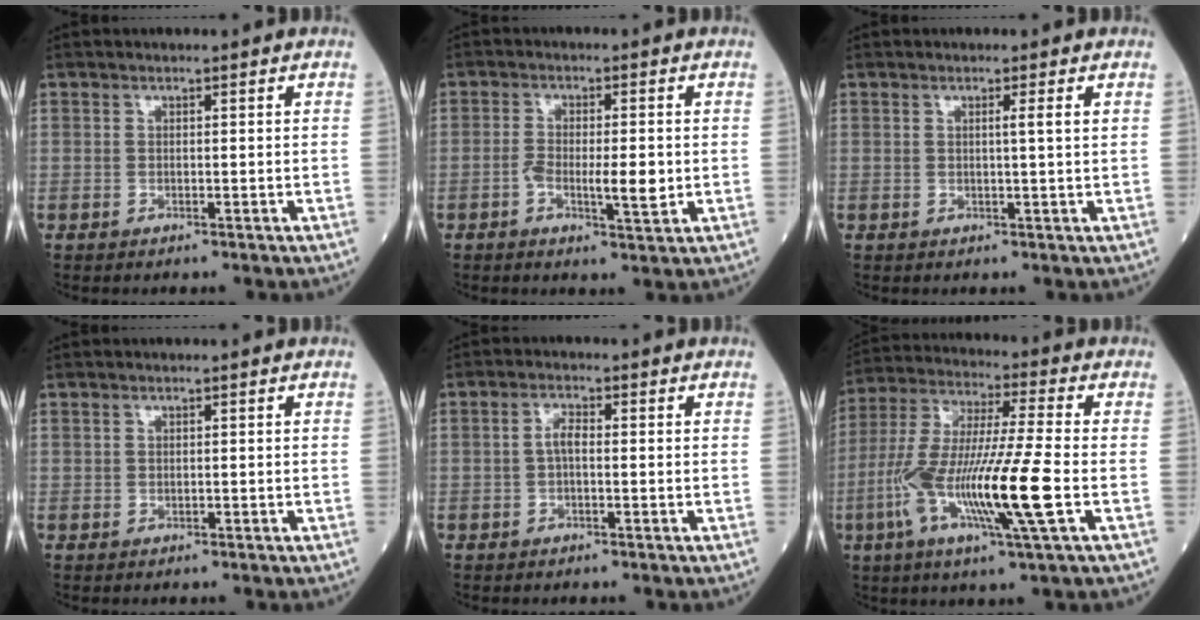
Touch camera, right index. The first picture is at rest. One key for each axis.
{"total": 5.4, "fx": -1.0, "fy": 1.3, "fz": 5.2, "tx": -0.089, "ty": -0.003, "tz": -0.016}
{"total": 1.5, "fx": 0.5, "fy": -0.5, "fz": 1.3, "tx": -0.026, "ty": -0.003, "tz": 0.008}
{"total": 0.0}
{"total": 2.1, "fx": -0.2, "fy": 0.8, "fz": 1.9, "tx": -0.040, "ty": 0.004, "tz": -0.003}
{"total": 16.4, "fx": -4.4, "fy": 0.2, "fz": 15.8, "tx": -0.323, "ty": -0.014, "tz": -0.088}